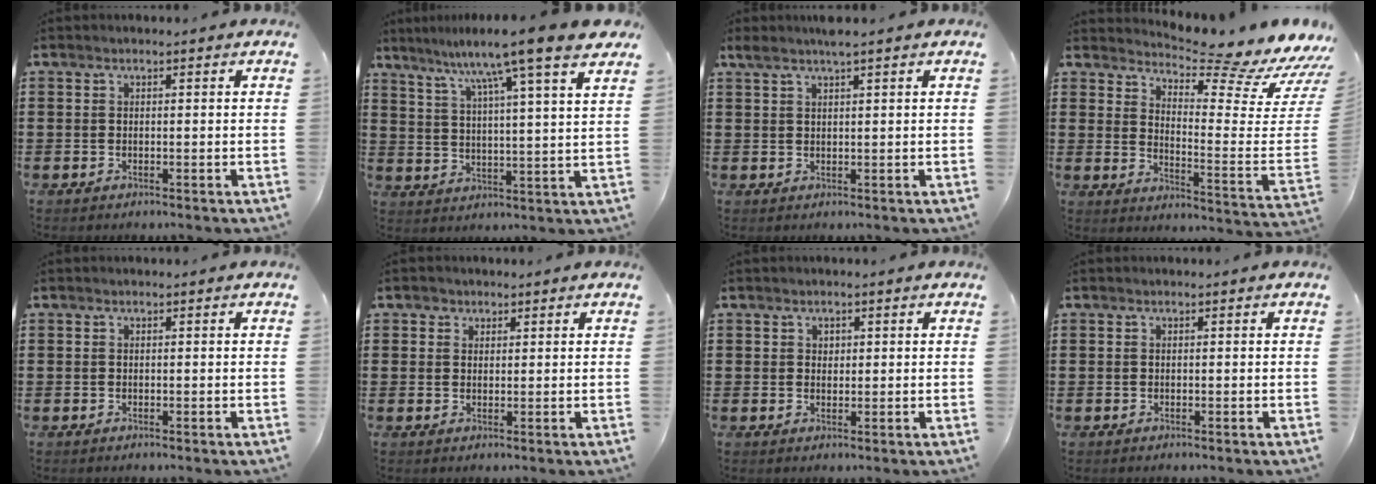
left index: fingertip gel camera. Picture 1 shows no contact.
{"total": 9.1, "force": [7.5, -1.2, 5.0], "torque": [-0.110, -0.051, 0.114]}
{"total": 2.5, "force": [1.9, -0.1, 1.6], "torque": [-0.036, 0.002, 0.034]}
{"total": 6.4, "force": [5.4, 0.4, 3.3], "torque": [-0.061, -0.068, 0.084]}
{"total": 0.0}
{"total": 1.7, "force": [1.1, 1.2, 0.1], "torque": [0.002, 0.002, 0.020]}
{"total": 1.2, "force": [0.6, 1.0, 0.4], "torque": [-0.002, 0.001, 0.011]}
{"total": 0.0}